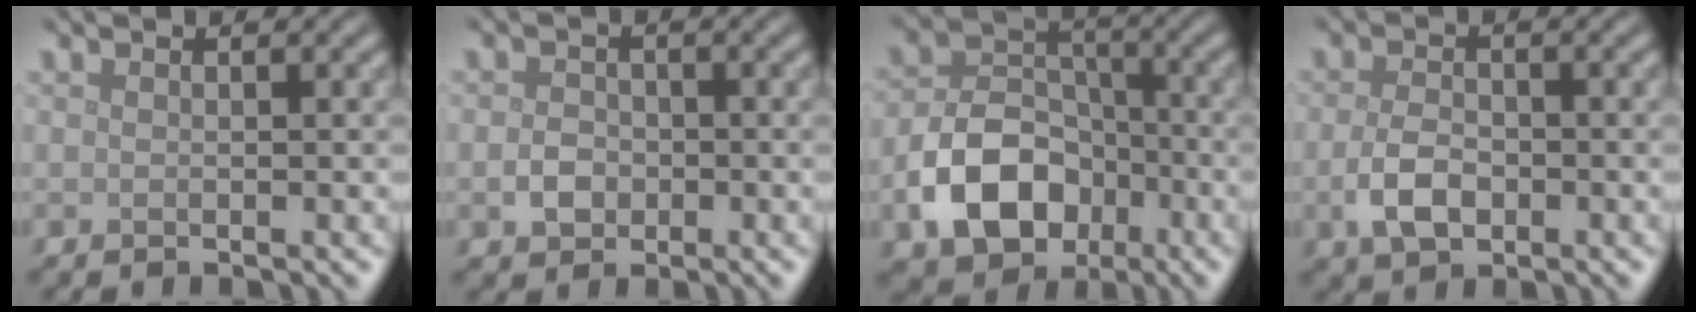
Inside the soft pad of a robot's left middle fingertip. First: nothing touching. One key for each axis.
{"total": 2.0, "fx": -0.6, "fy": 1.7, "fz": 1.0, "tx": -0.016, "ty": 0.000, "tz": -0.015}
{"total": 7.9, "fx": -3.2, "fy": 5.7, "fz": 4.5, "tx": -0.082, "ty": -0.004, "tz": -0.061}
{"total": 3.4, "fx": -0.9, "fy": 2.1, "fz": 2.4, "tx": -0.054, "ty": -0.004, "tz": -0.018}